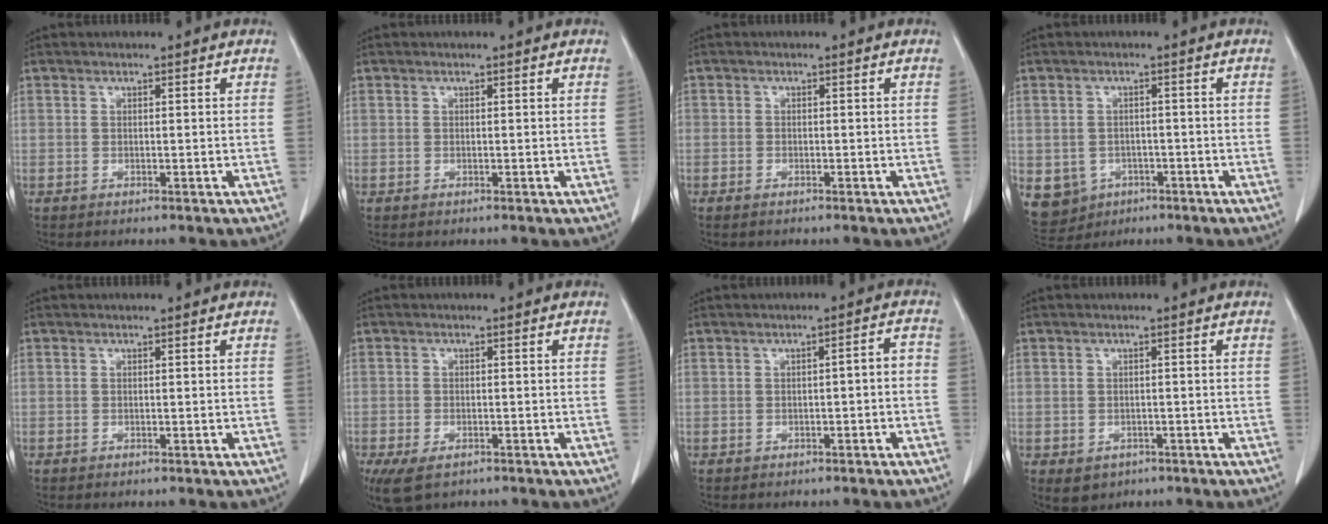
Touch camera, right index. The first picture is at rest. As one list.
[{"total": 0.0}, {"total": 1.1, "force": [-0.7, 0.6, 0.6], "torque": [-0.008, 0.001, -0.013]}, {"total": 8.2, "force": [-3.4, 7.2, 2.0], "torque": [-0.051, 0.004, -0.043]}, {"total": 0.0}, {"total": 5.8, "force": [-3.5, 3.0, 3.5], "torque": [-0.068, -0.010, -0.057]}, {"total": 2.5, "force": [-0.8, 0.6, 2.3], "torque": [-0.029, 0.013, -0.012]}, {"total": 3.5, "force": [-1.7, 2.8, 1.2], "torque": [-0.016, -0.001, -0.017]}]